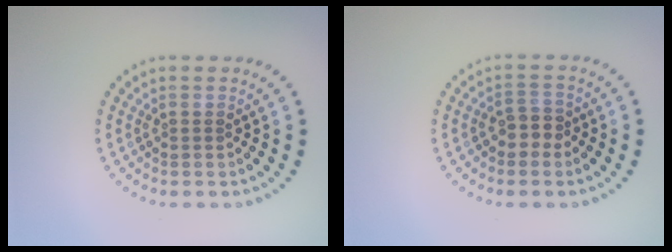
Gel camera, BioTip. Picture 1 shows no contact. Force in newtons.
{"total": 2.0, "press": 1.8, "slide": 0.8}